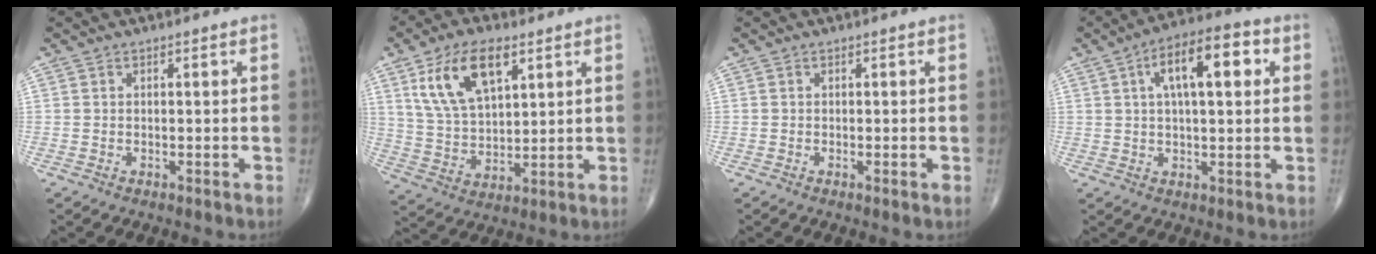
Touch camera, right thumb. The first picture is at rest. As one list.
[{"total": 13.8, "force": [6.5, 6.8, 10.1], "torque": [-0.175, -0.016, 0.129]}, {"total": 0.8, "force": [-0.2, 0.0, 0.8], "torque": [-0.012, -0.003, -0.001]}, {"total": 13.2, "force": [3.9, 5.3, 11.5], "torque": [-0.168, 0.021, 0.053]}]